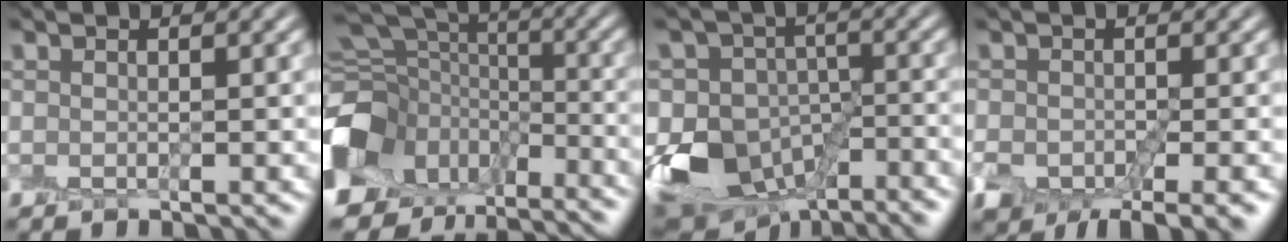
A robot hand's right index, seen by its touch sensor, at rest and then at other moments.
{"total": 16.3, "force": [-9.1, 11.3, 7.4], "torque": [-0.199, -0.011, -0.131]}
{"total": 10.9, "force": [-5.8, 7.4, 5.5], "torque": [-0.091, 0.007, -0.101]}
{"total": 6.0, "force": [-3.4, 3.0, 4.0], "torque": [-0.076, -0.019, -0.056]}